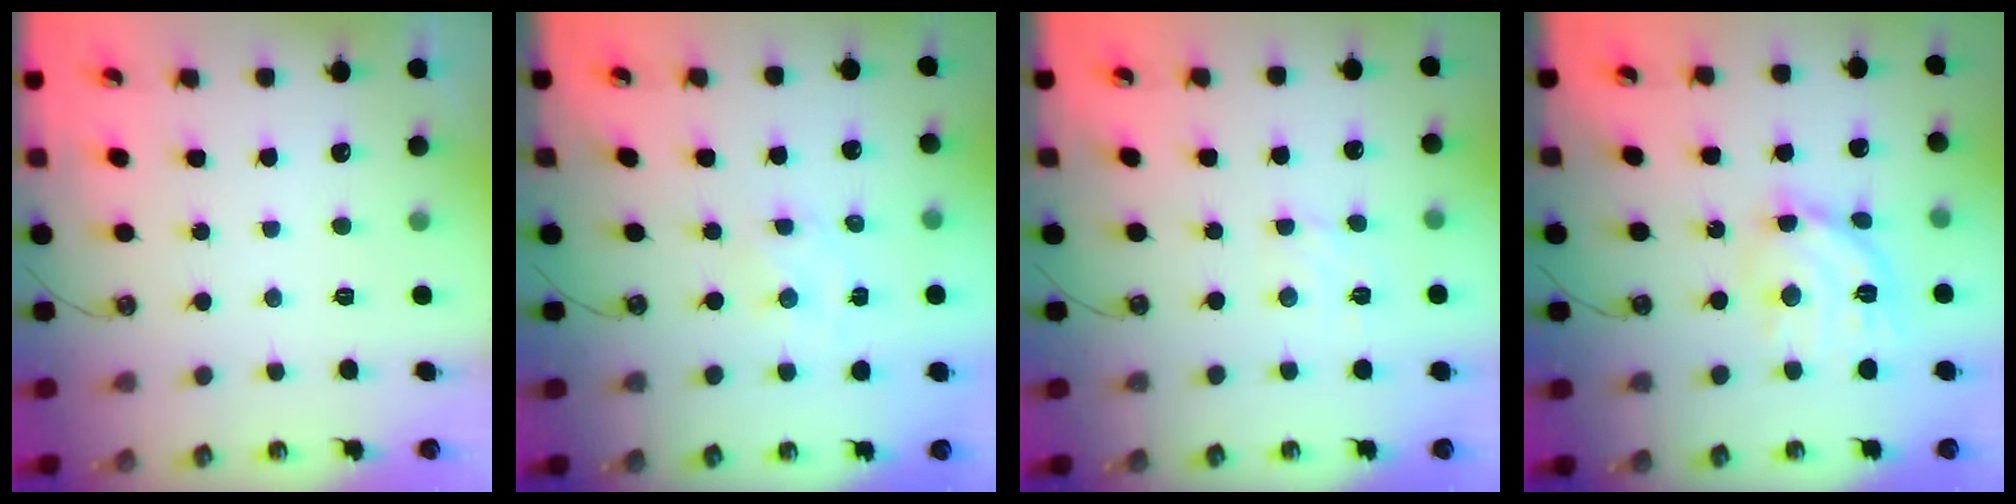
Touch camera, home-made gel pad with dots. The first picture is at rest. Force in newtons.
{"total": 1.0, "press": 0.9, "slide": 0.2}
{"total": 3.0, "press": 2.9, "slide": 0.5}
{"total": 14.8, "press": 14.8, "slide": 1.1}